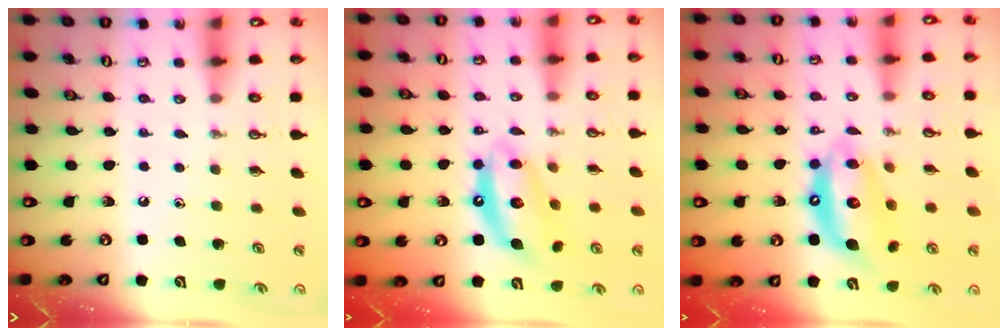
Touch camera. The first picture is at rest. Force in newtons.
{"total": 12.4, "press": 12.4, "slide": 1.0}
{"total": 12.7, "press": 12.7, "slide": 1.1}